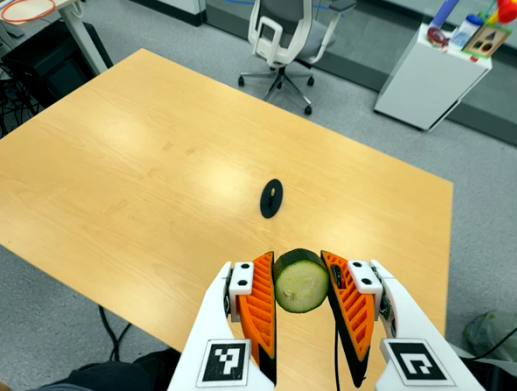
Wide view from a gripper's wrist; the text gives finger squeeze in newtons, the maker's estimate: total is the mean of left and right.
{"total": 10.8, "left": 10.1, "right": 11.5}